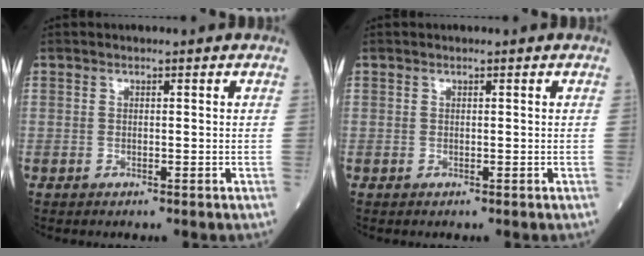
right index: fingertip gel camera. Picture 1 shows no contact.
{"total": 0.0}